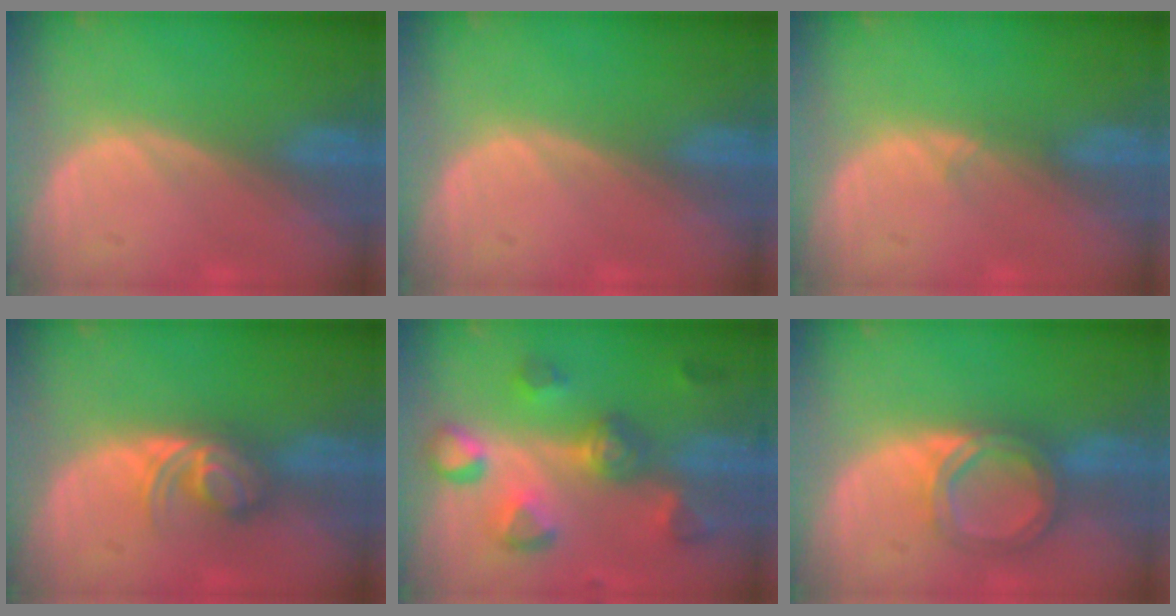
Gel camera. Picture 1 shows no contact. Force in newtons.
{"total": 0.0}
{"total": 0.6, "press": 0.6, "slide": 0.1}
{"total": 5.7, "press": 4.7, "slide": 3.3}
{"total": 8.4, "press": 8.4, "slide": 0.7}
{"total": 6.1, "press": 5.4, "slide": 2.9}